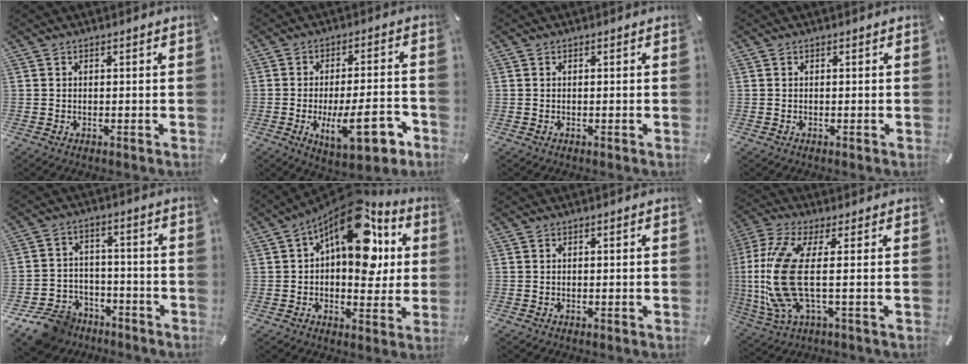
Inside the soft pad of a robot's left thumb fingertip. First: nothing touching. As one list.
[{"total": 15.9, "force": [-5.4, 5.3, 13.9], "torque": [-0.198, 0.002, -0.079]}, {"total": 0.0}, {"total": 0.0}, {"total": 10.7, "force": [-8.0, 6.6, 2.9], "torque": [-0.047, 0.060, -0.142]}, {"total": 18.3, "force": [7.9, 10.0, 13.2], "torque": [-0.175, -0.056, 0.136]}, {"total": 0.0}, {"total": 15.1, "force": [0.6, 4.7, 14.3], "torque": [-0.336, -0.033, 0.002]}]